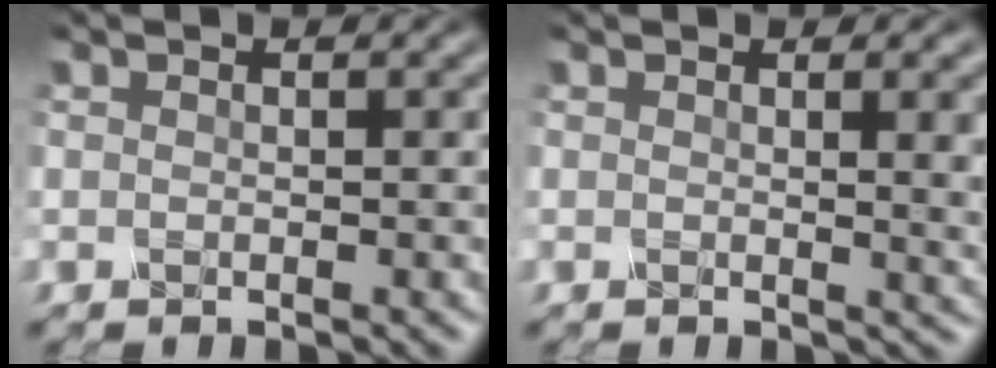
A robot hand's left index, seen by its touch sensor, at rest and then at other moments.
{"total": 3.2, "force": [0.8, 1.0, 2.9], "torque": [-0.029, -0.003, 0.012]}